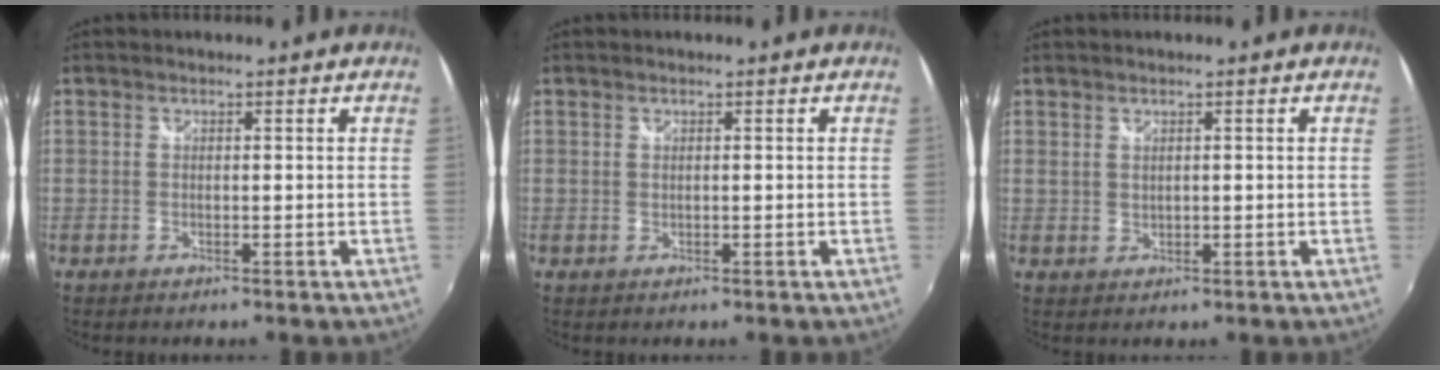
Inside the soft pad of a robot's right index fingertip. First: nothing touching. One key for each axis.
{"total": 0.0}
{"total": 0.9, "fx": 0.7, "fy": 0.5, "fz": 0.3, "tx": -0.002, "ty": 0.001, "tz": 0.014}